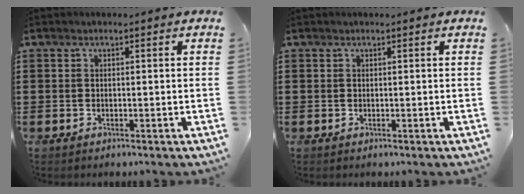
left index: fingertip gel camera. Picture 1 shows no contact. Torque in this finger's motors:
{"motor_torque": [2.14, 0.00, -0.04, 0.00]}